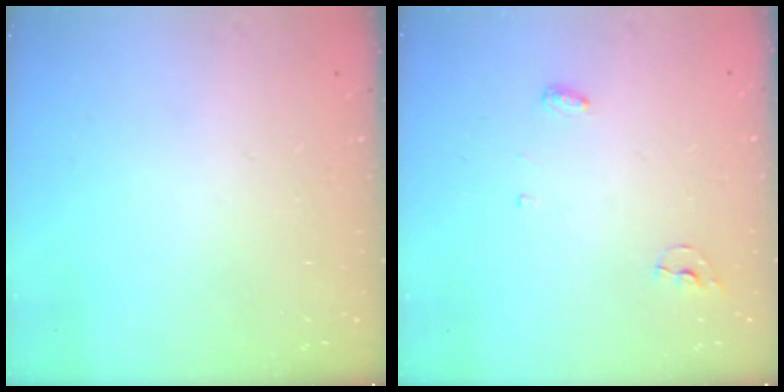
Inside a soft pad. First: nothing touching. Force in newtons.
{"total": 3.8, "press": 3.8, "slide": 0.3}